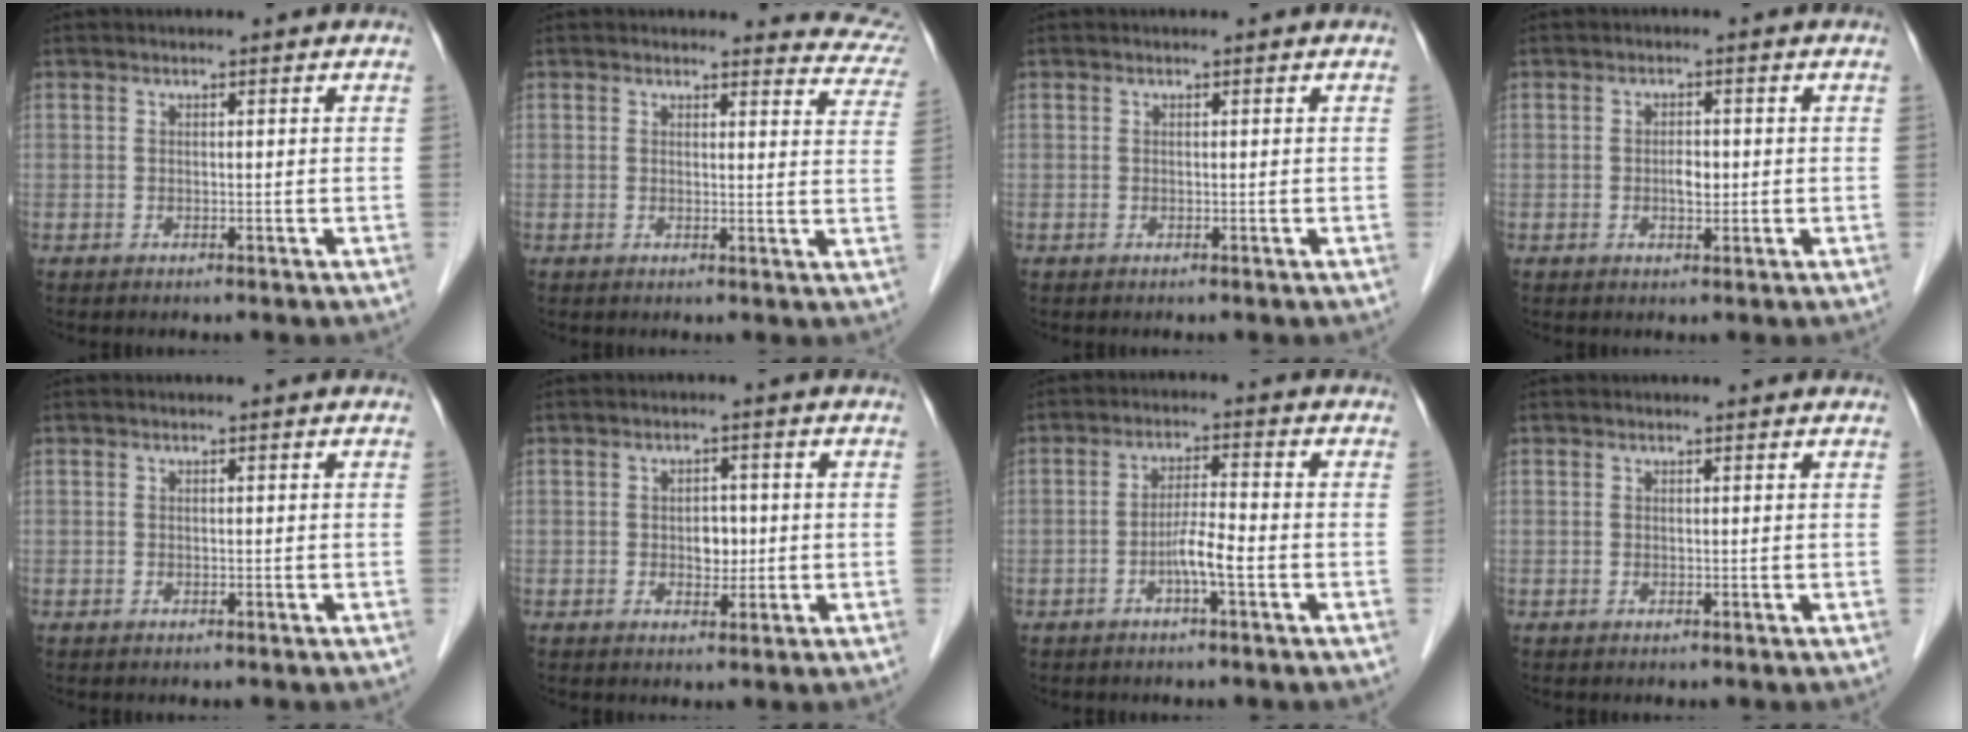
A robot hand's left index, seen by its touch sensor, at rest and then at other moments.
{"total": 7.4, "force": [7.2, 1.8, -0.1], "torque": [0.036, -0.037, 0.040]}
{"total": 0.0}
{"total": 2.1, "force": [-0.2, 1.1, 1.8], "torque": [-0.031, 0.002, -0.002]}
{"total": 0.0}
{"total": 2.9, "force": [-0.2, 2.0, 2.1], "torque": [-0.027, 0.005, 0.001]}
{"total": 4.2, "force": [-1.8, 0.1, 3.8], "torque": [-0.073, 0.001, -0.035]}
{"total": 1.1, "force": [1.0, 0.2, 0.1], "torque": [-0.012, 0.005, 0.010]}